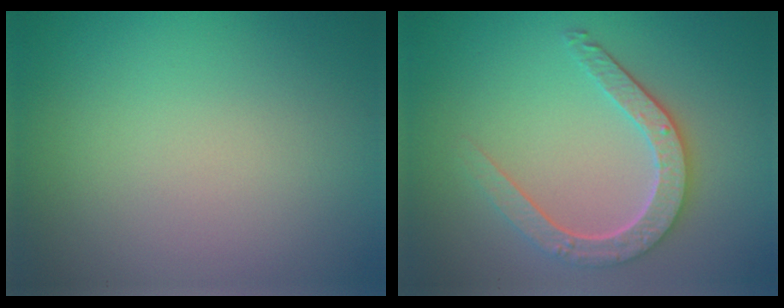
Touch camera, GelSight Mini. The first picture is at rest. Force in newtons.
{"total": 4.1, "press": 3.4, "slide": 2.3}